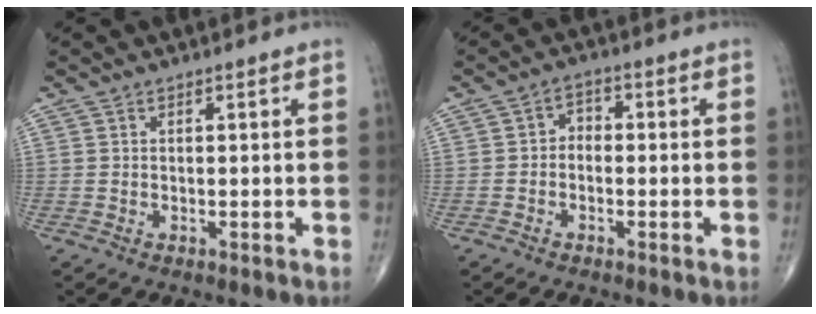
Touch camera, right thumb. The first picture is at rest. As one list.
[{"total": 2.6, "force": [-0.6, 2.0, 1.6], "torque": [-0.010, 0.016, -0.023]}]